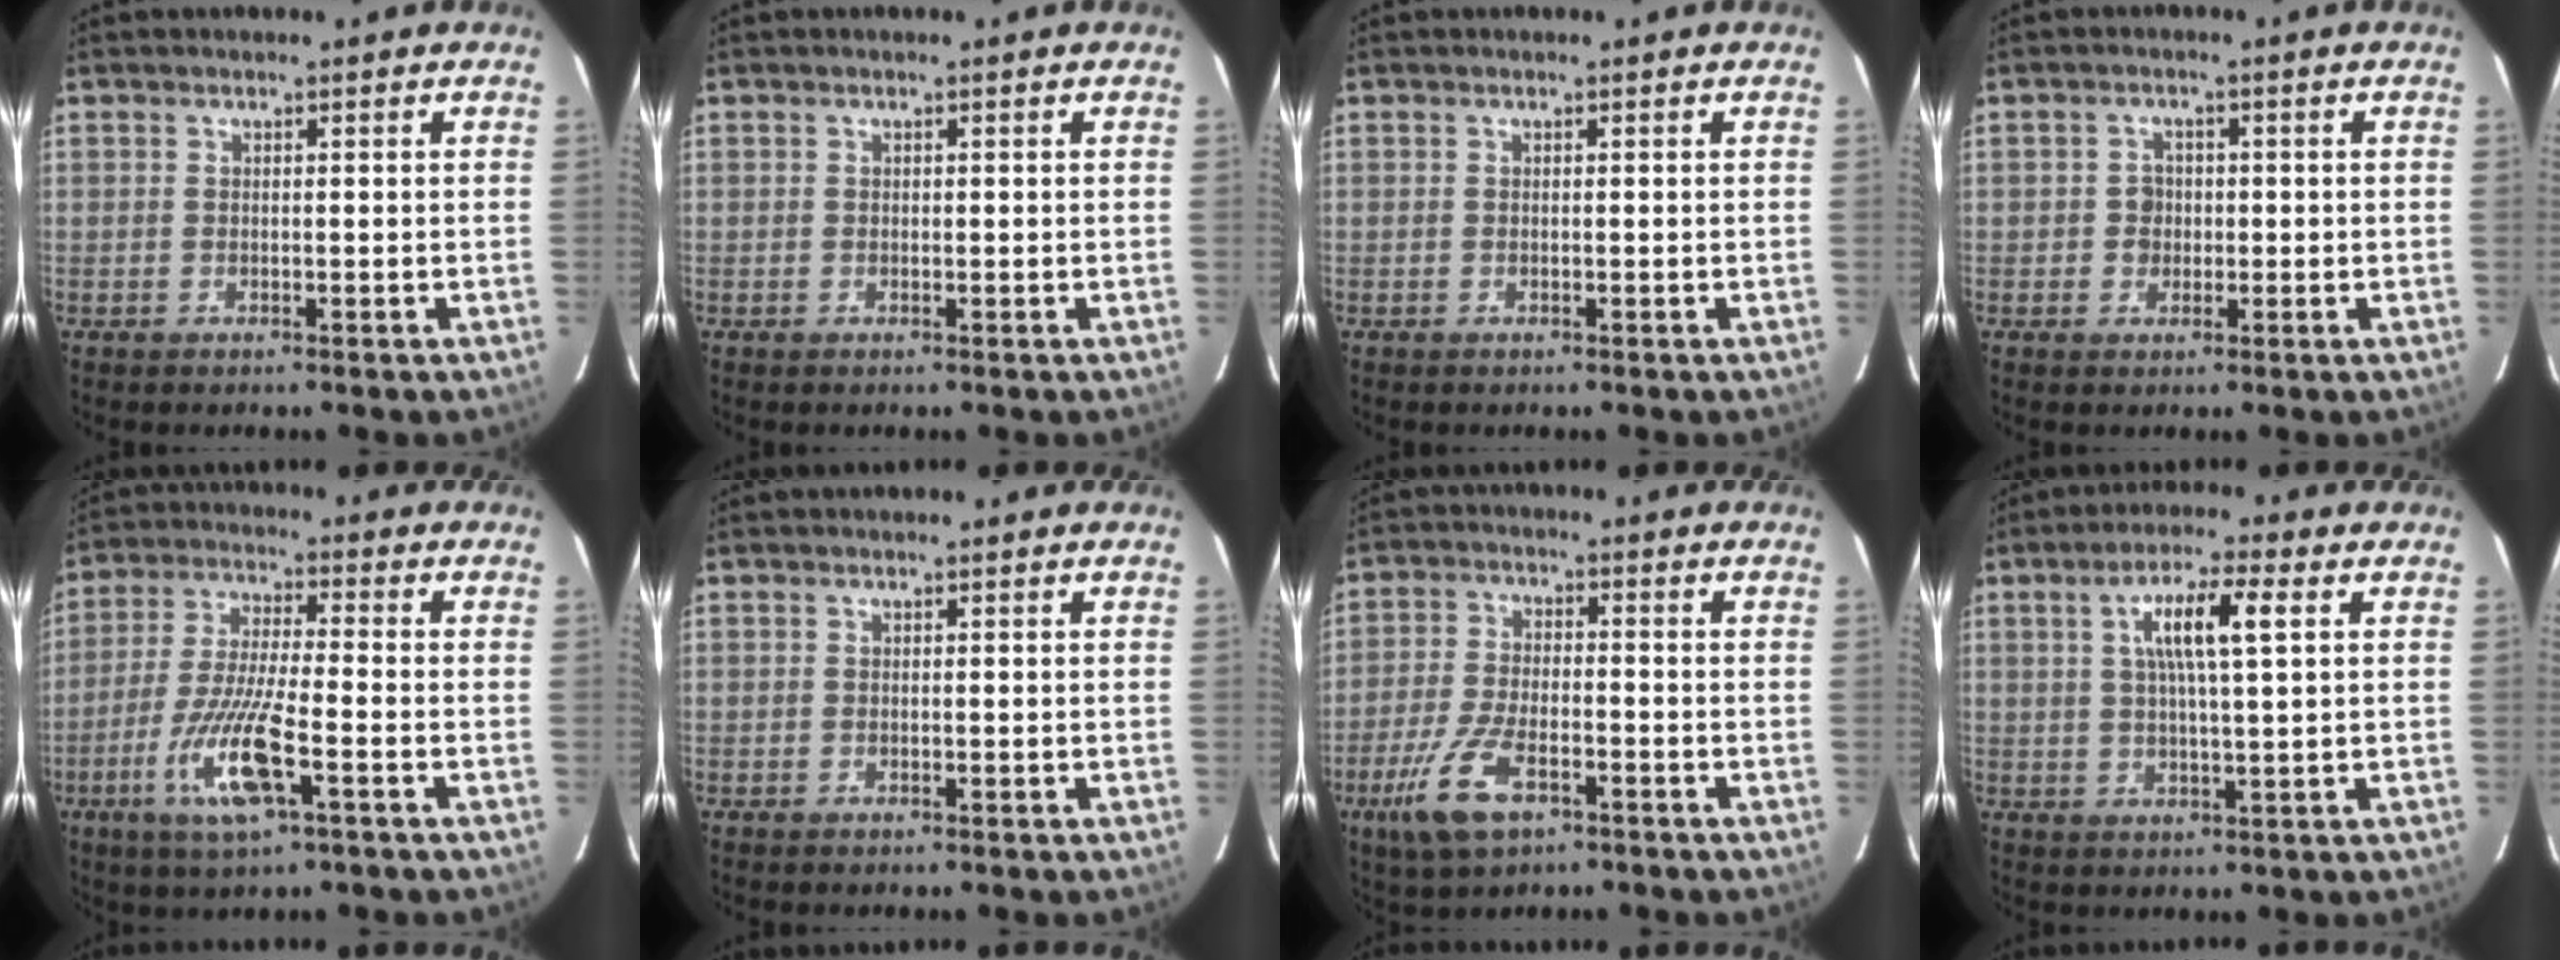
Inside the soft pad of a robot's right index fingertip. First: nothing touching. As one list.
[{"total": 0.0}, {"total": 0.0}, {"total": 2.5, "force": [-0.2, 2.3, 1.0], "torque": [-0.011, 0.006, -0.003]}, {"total": 11.5, "force": [-4.7, 1.2, 10.5], "torque": [-0.212, -0.018, -0.087]}, {"total": 0.0}, {"total": 8.9, "force": [-4.8, 3.1, 6.8], "torque": [-0.154, -0.014, -0.084]}, {"total": 8.1, "force": [2.3, 0.7, 7.7], "torque": [-0.145, 0.012, 0.040]}]